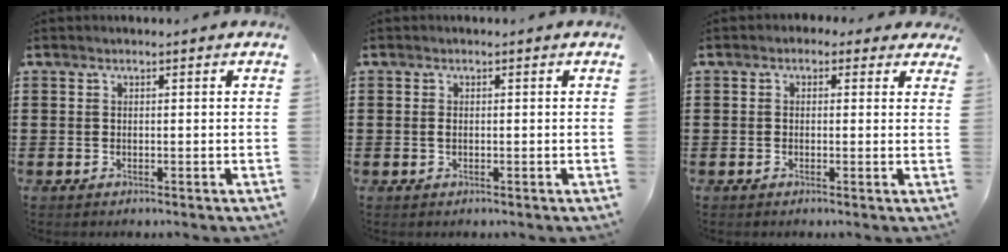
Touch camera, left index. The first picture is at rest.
{"total": 0.6, "force": [0.0, 0.4, 0.5], "torque": [-0.014, 0.000, -0.001]}
{"total": 1.4, "force": [0.3, 1.2, 0.6], "torque": [-0.017, 0.008, 0.003]}